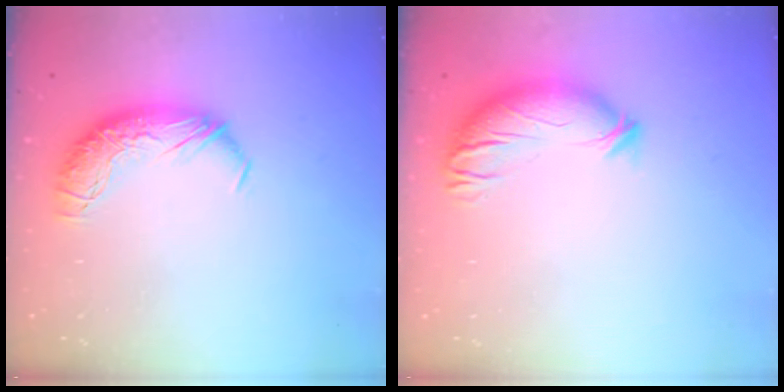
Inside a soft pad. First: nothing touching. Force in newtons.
{"total": 3.7, "press": 2.9, "slide": 2.3}